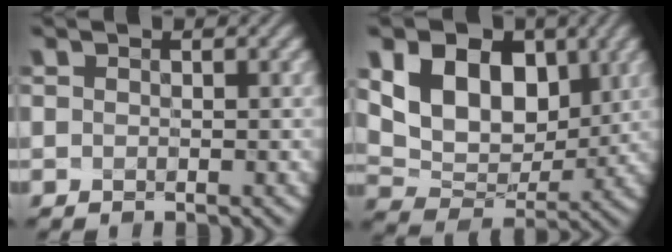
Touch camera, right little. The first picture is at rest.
{"total": 8.0, "force": [2.5, 5.3, 5.4], "torque": [-0.096, -0.006, 0.039]}